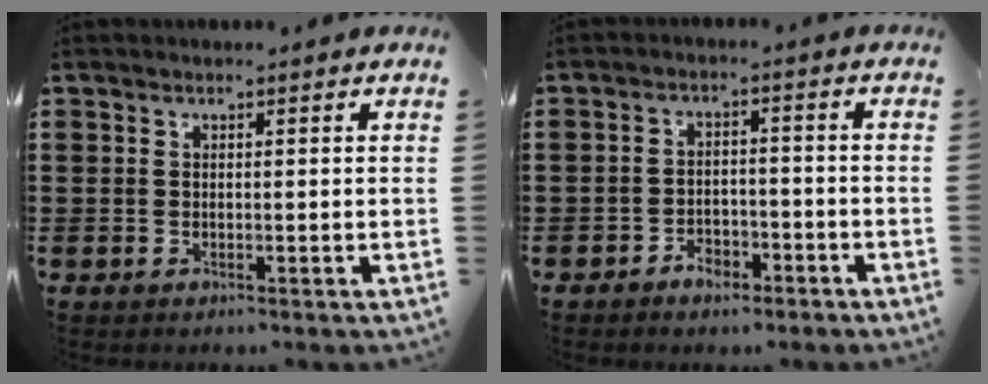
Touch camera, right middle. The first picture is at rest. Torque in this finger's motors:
{"motor_torque": [-0.04, -0.06, 0.00, 0.01]}